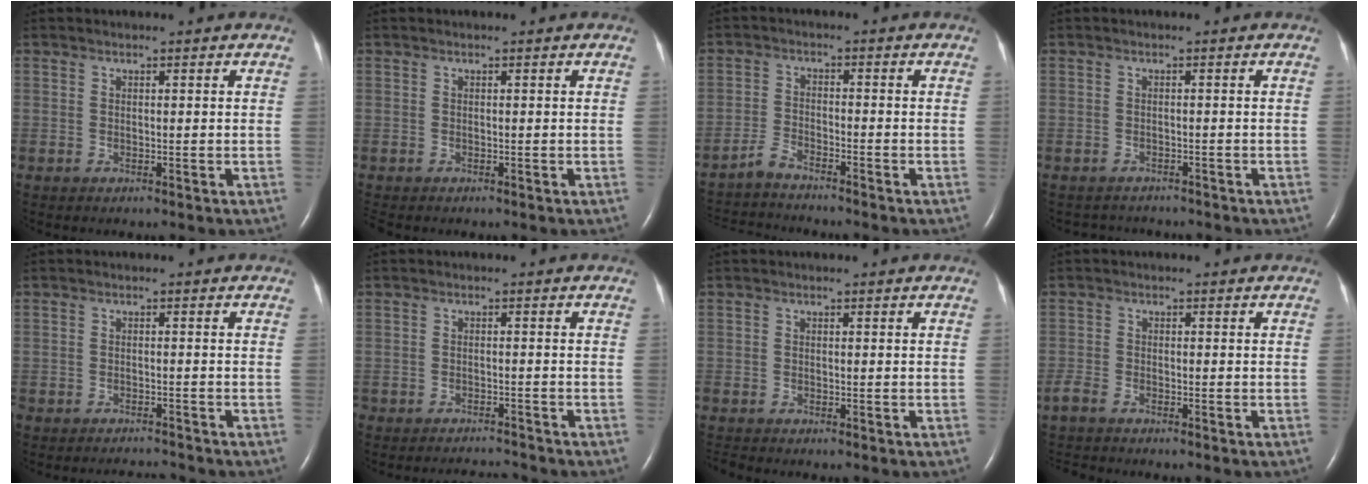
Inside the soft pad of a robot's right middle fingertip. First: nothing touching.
{"total": 0.6, "force": [-0.6, 0.1, 0.1], "torque": [-0.006, -0.002, -0.012]}
{"total": 5.3, "force": [-5.1, 0.1, 1.2], "torque": [-0.030, -0.019, -0.092]}
{"total": 2.9, "force": [-2.8, 0.8, -0.3], "torque": [0.004, -0.003, -0.038]}
{"total": 3.8, "force": [-3.8, -0.2, 0.0], "torque": [-0.002, -0.011, -0.060]}
{"total": 4.4, "force": [-4.4, -0.3, 0.0], "torque": [-0.002, -0.007, -0.069]}
{"total": 1.7, "force": [-1.7, -0.2, 0.1], "torque": [-0.009, -0.009, -0.034]}
{"total": 3.0, "force": [-2.9, 0.3, 0.7], "torque": [-0.016, -0.011, -0.053]}